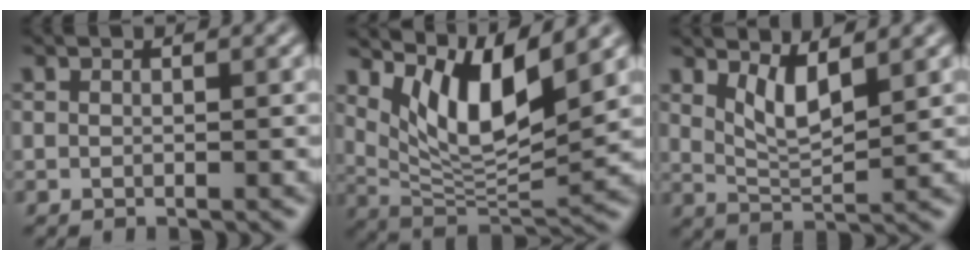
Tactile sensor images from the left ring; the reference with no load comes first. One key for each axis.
{"total": 7.9, "fx": 4.3, "fy": 2.4, "fz": 6.1, "tx": -0.111, "ty": -0.017, "tz": 0.083}
{"total": 3.4, "fx": 1.9, "fy": 0.9, "fz": 2.6, "tx": -0.054, "ty": -0.012, "tz": 0.042}